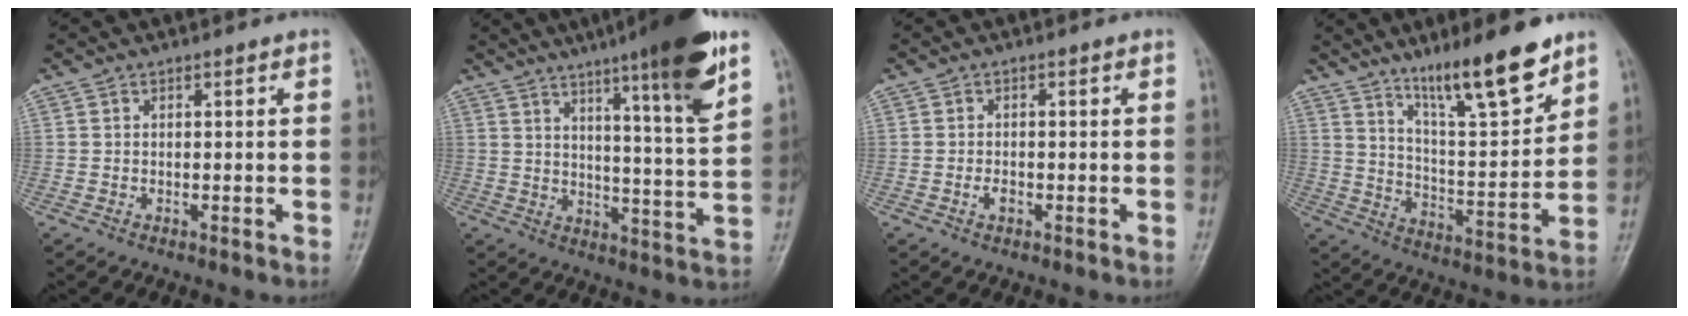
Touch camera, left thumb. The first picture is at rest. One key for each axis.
{"total": 17.2, "fx": 10.1, "fy": 1.5, "fz": 13.8, "tx": -0.189, "ty": -0.049, "tz": 0.148}
{"total": 1.9, "fx": -0.8, "fy": 1.2, "fz": 1.2, "tx": -0.015, "ty": 0.003, "tz": -0.016}
{"total": 16.0, "fx": 11.4, "fy": 3.3, "fz": 10.8, "tx": -0.150, "ty": -0.076, "tz": 0.198}